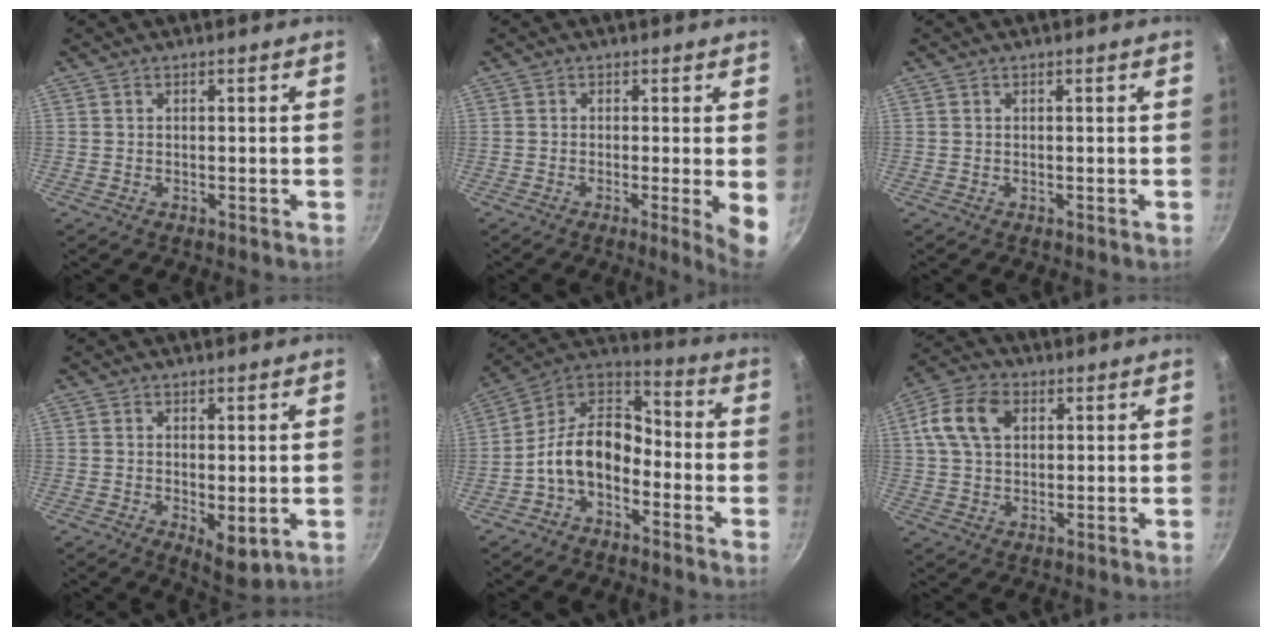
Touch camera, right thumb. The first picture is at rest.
{"total": 5.3, "force": [-0.7, 0.4, 5.3], "torque": [-0.070, -0.011, -0.011]}
{"total": 0.0}
{"total": 5.2, "force": [-0.5, 2.3, 4.6], "torque": [-0.062, -0.014, 0.001]}
{"total": 13.0, "force": [-4.8, 8.4, 8.7], "torque": [-0.135, 0.071, -0.114]}
{"total": 10.0, "force": [2.9, 6.8, 6.8], "torque": [-0.122, 0.012, 0.045]}